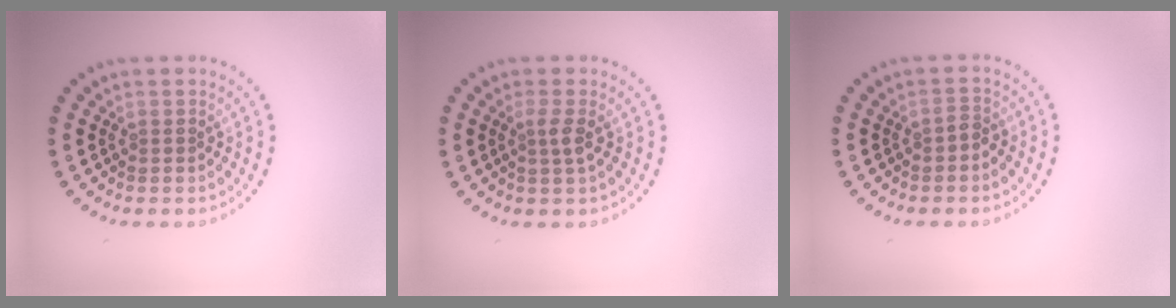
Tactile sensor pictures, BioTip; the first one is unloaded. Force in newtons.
{"total": 1.4, "press": 1.1, "slide": 0.8}
{"total": 1.0, "press": 0.8, "slide": 0.7}